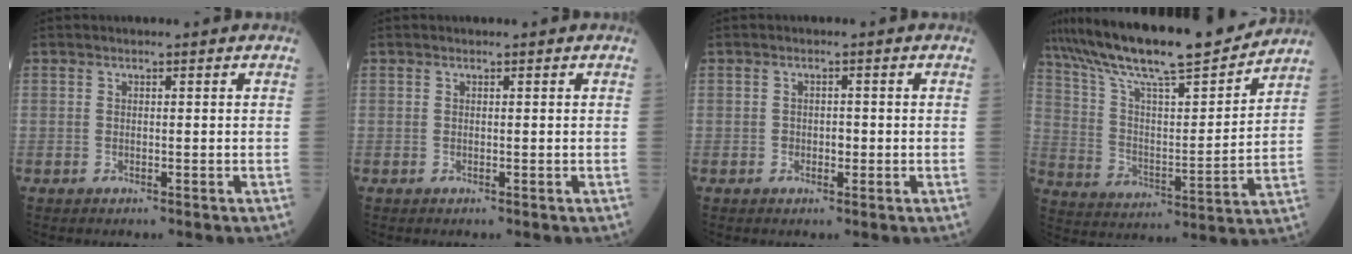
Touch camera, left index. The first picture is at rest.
{"total": 0.0}
{"total": 1.3, "force": [-0.5, 0.9, 0.8], "torque": [-0.012, -0.001, -0.008]}
{"total": 19.8, "force": [17.3, 1.5, 9.6], "torque": [-0.169, -0.004, 0.283]}